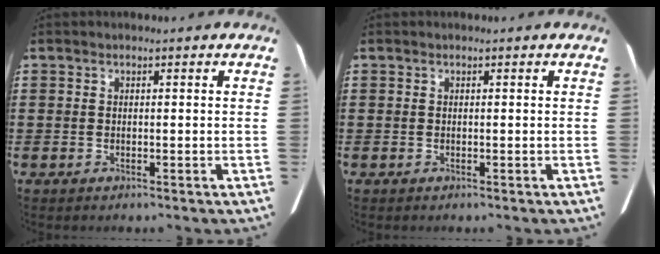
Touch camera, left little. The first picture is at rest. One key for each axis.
{"total": 0.0}